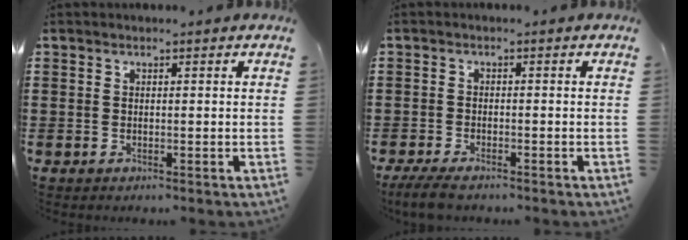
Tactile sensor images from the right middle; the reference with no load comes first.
{"total": 2.8, "force": [-2.3, 0.4, 1.5], "torque": [-0.046, -0.007, -0.051]}